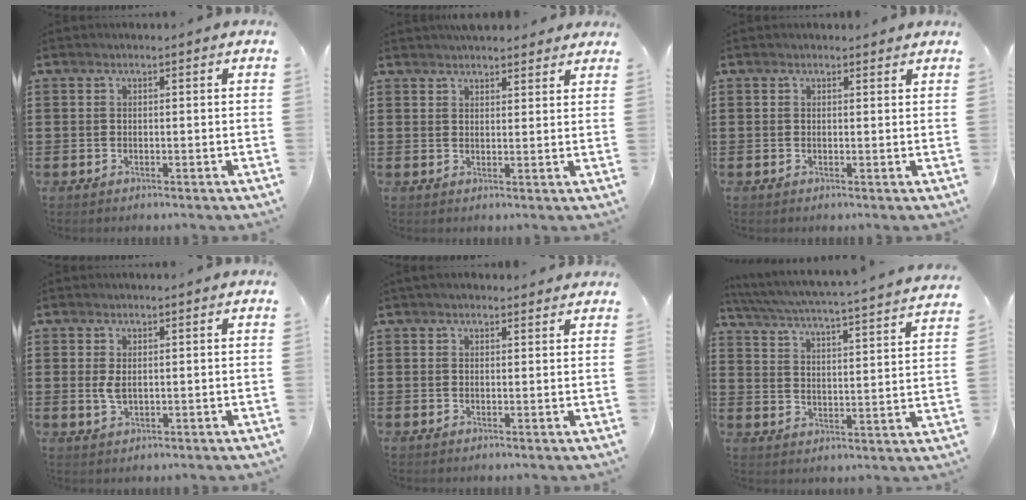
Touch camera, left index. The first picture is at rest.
{"total": 3.1, "force": [3.0, 0.4, 0.4], "torque": [-0.015, -0.005, 0.058]}
{"total": 0.9, "force": [0.9, 0.1, 0.2], "torque": [-0.005, 0.000, 0.018]}
{"total": 2.4, "force": [0.3, 1.1, 2.1], "torque": [-0.058, -0.002, 0.000]}
{"total": 1.7, "force": [1.6, 0.3, 0.4], "torque": [-0.011, 0.003, 0.033]}
{"total": 4.2, "force": [3.8, -0.5, 1.7], "torque": [-0.054, -0.039, 0.055]}